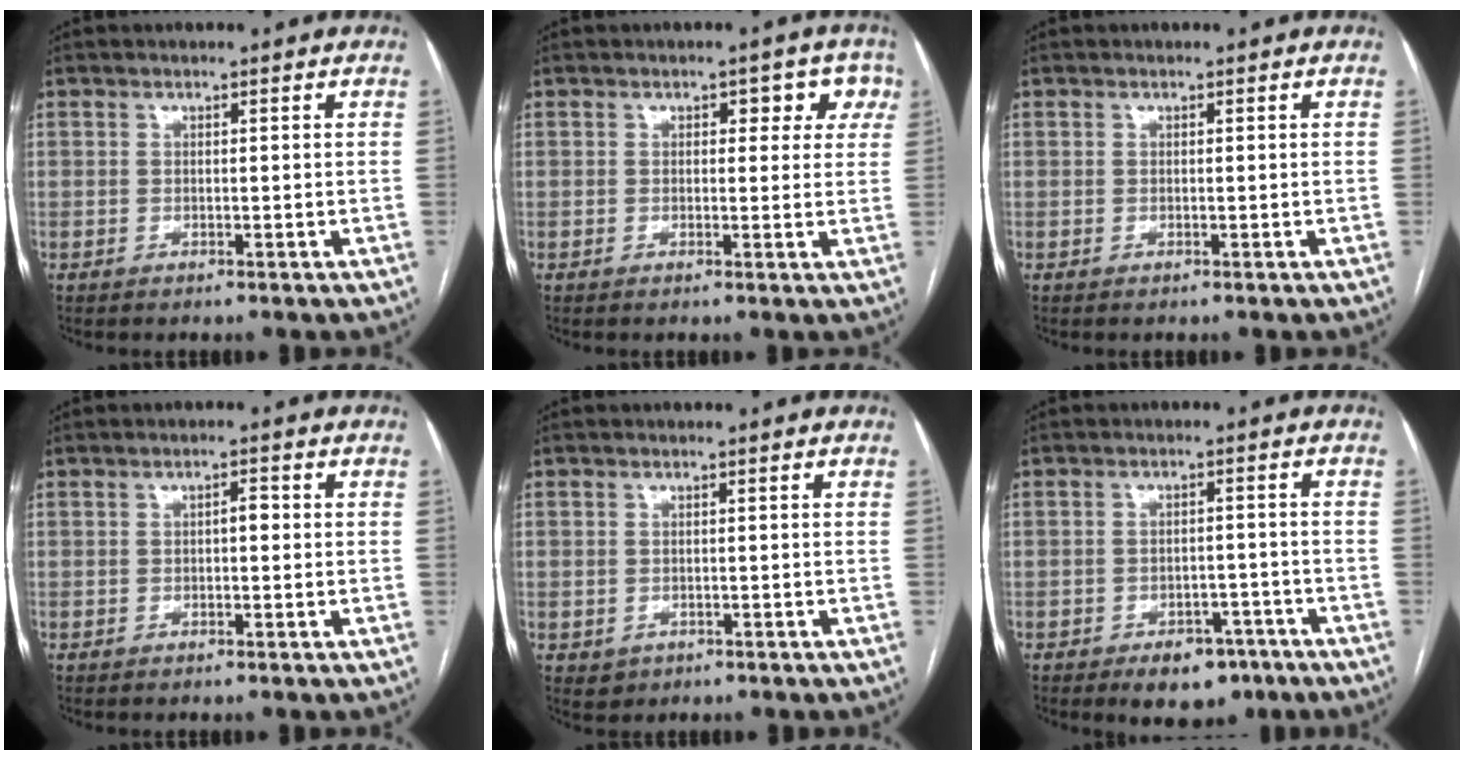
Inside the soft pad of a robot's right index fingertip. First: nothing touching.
{"total": 4.6, "force": [1.9, 2.9, 3.0], "torque": [-0.011, 0.017, 0.016]}
{"total": 0.0}
{"total": 1.6, "force": [0.0, 0.7, 1.5], "torque": [-0.021, 0.010, -0.001]}
{"total": 2.4, "force": [-0.6, 2.3, 0.4], "torque": [0.000, 0.004, 0.000]}
{"total": 6.5, "force": [-4.3, 3.8, 3.0], "torque": [-0.033, 0.010, -0.055]}